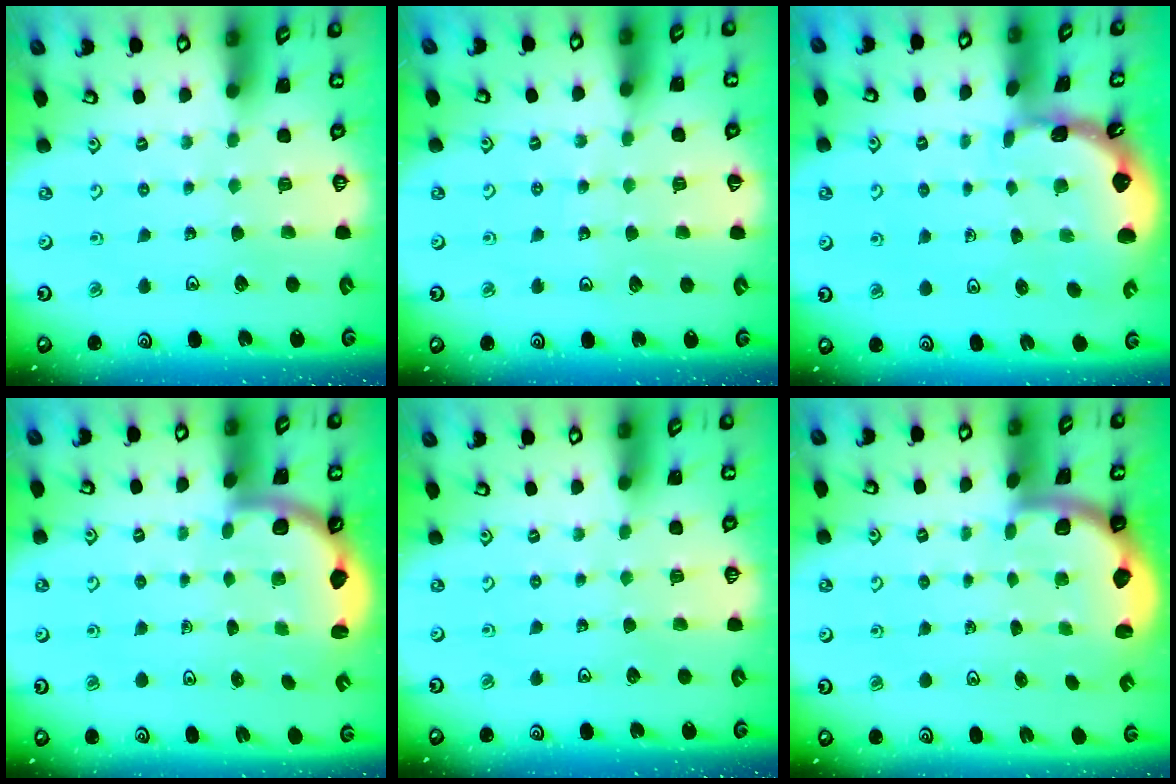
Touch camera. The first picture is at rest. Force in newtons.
{"total": 4.6, "press": 4.5, "slide": 1.3}
{"total": 1.2, "press": 1.1, "slide": 0.2}
{"total": 2.6, "press": 2.5, "slide": 0.6}
{"total": 0.0}
{"total": 2.0, "press": 1.9, "slide": 0.5}